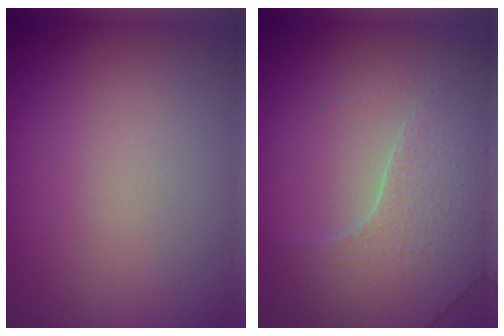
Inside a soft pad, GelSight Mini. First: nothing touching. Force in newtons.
{"total": 3.3, "press": 3.2, "slide": 0.9}